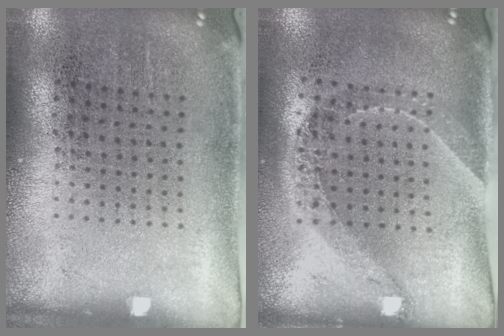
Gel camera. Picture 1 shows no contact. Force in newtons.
{"total": 1.6, "press": 1.3, "slide": 0.9}